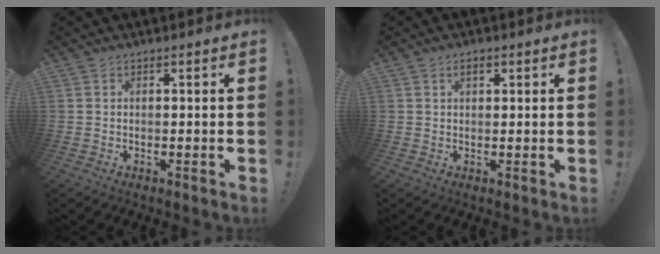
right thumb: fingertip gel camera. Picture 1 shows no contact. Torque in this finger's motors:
{"motor_torque": [0.00, 0.40, 0.12, -0.15, 0.00]}